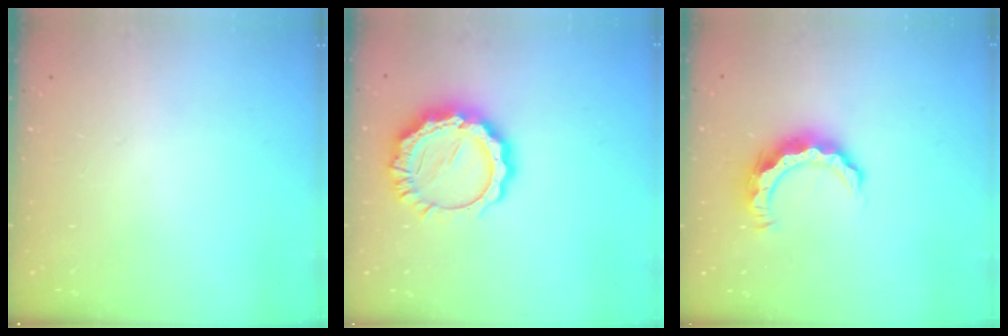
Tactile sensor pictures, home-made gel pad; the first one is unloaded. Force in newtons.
{"total": 14.1, "press": 14.0, "slide": 1.2}
{"total": 8.1, "press": 8.0, "slide": 0.3}